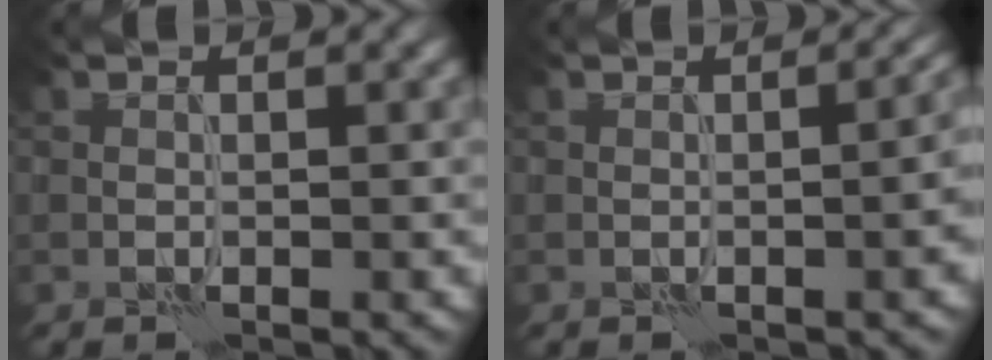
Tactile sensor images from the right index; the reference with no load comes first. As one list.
[{"total": 4.6, "force": [-0.4, 1.9, 4.1], "torque": [-0.024, 0.006, -0.001]}]